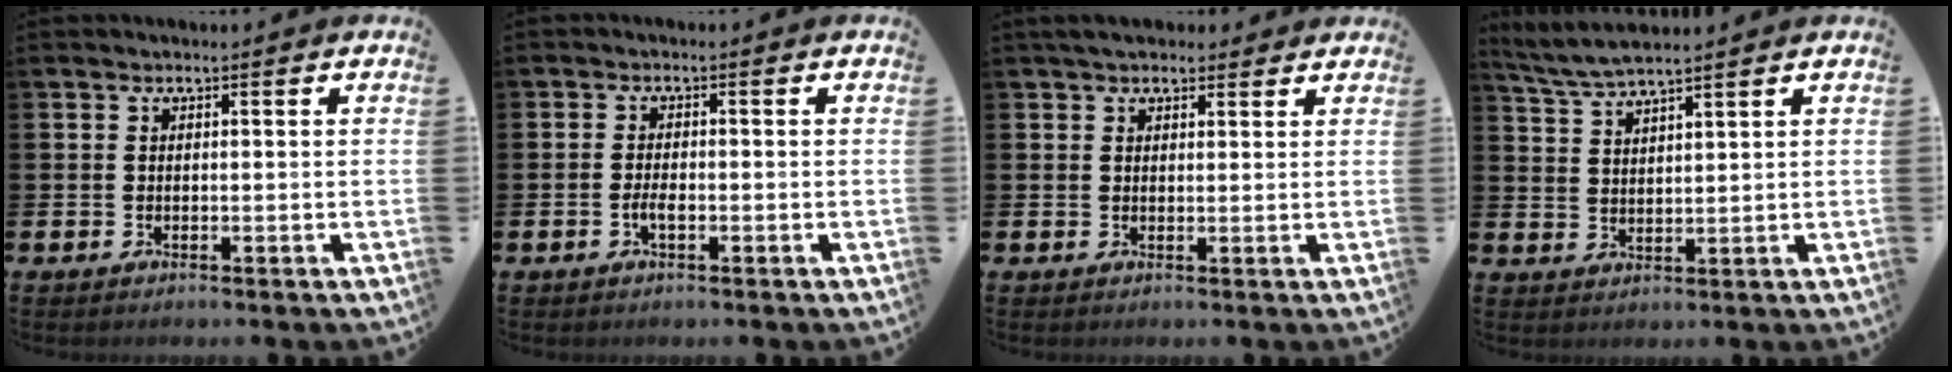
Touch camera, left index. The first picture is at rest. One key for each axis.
{"total": 1.7, "fx": -0.6, "fy": 0.6, "fz": 1.4, "tx": -0.025, "ty": 0.000, "tz": -0.012}
{"total": 2.9, "fx": 2.7, "fy": 1.1, "fz": 0.5, "tx": -0.003, "ty": -0.007, "tz": 0.046}
{"total": 4.5, "fx": 4.2, "fy": 0.0, "fz": 1.5, "tx": -0.046, "ty": -0.014, "tz": 0.077}